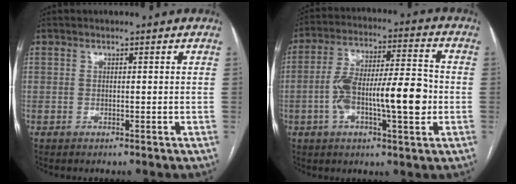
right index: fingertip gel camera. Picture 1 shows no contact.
{"total": 14.4, "force": [-2.6, 3.3, 13.8], "torque": [-0.241, 0.020, -0.042]}